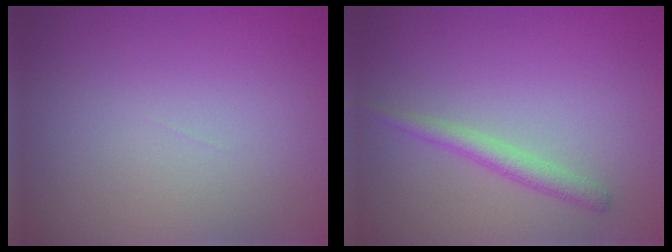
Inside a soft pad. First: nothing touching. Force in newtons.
{"total": 1.9, "press": 1.9, "slide": 0.0}